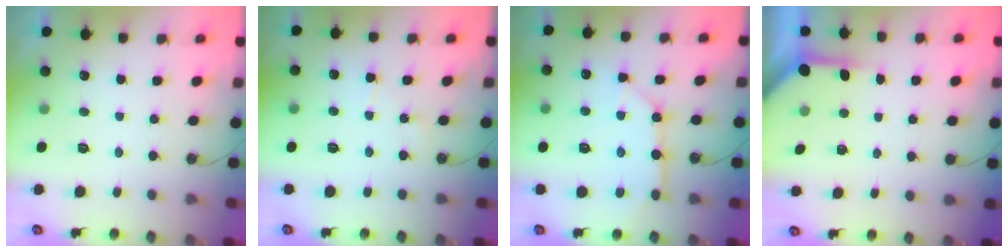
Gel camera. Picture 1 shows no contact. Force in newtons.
{"total": 4.1, "press": 4.1, "slide": 0.5}
{"total": 12.8, "press": 12.7, "slide": 1.5}
{"total": 3.9, "press": 3.9, "slide": 0.4}